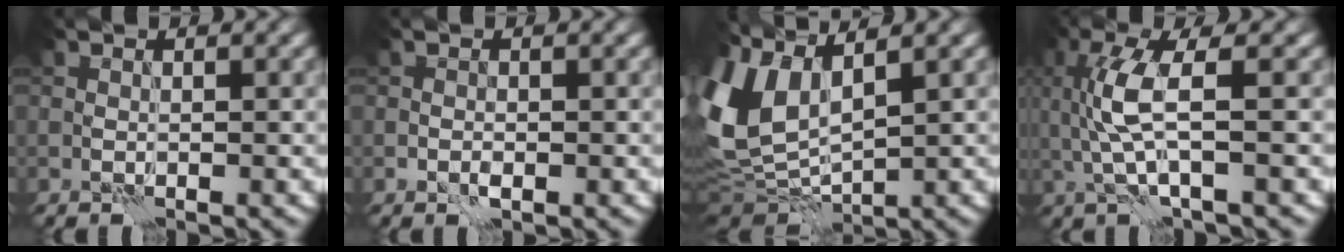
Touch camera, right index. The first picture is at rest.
{"total": 1.2, "force": [-0.5, 0.7, 0.8], "torque": [-0.016, -0.001, -0.010]}
{"total": 9.7, "force": [2.7, 5.5, 7.5], "torque": [-0.203, -0.003, 0.054]}
{"total": 4.7, "force": [0.3, 1.1, 4.5], "torque": [-0.112, -0.003, 0.010]}